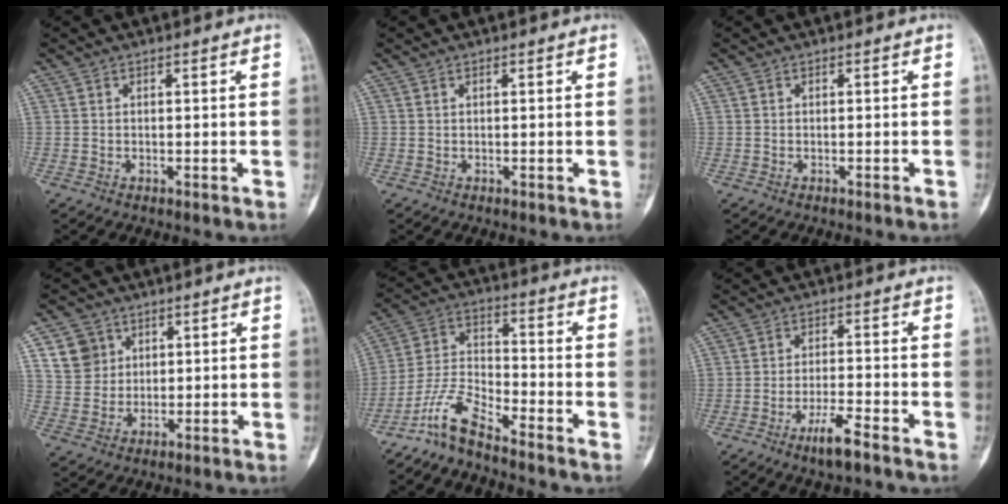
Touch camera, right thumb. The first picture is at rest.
{"total": 0.0}
{"total": 1.0, "force": [-0.8, -0.2, 0.6], "torque": [-0.012, 0.012, -0.006]}
{"total": 7.0, "force": [3.0, 6.1, 1.8], "torque": [-0.009, -0.011, 0.060]}
{"total": 8.2, "force": [-7.0, 1.4, 4.0], "torque": [-0.094, 0.058, -0.147]}
{"total": 5.5, "force": [-3.7, 0.8, 4.1], "torque": [-0.082, 0.019, -0.067]}